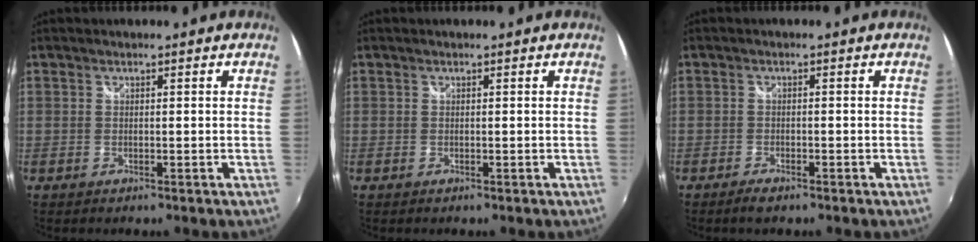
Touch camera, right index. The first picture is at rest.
{"total": 0.0}
{"total": 2.3, "force": [-1.8, 0.7, 1.2], "torque": [-0.031, -0.006, -0.037]}